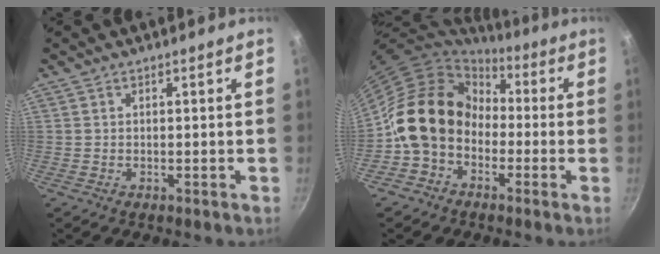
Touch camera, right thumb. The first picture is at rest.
{"total": 14.6, "force": [-1.2, 11.7, 8.6], "torque": [-0.114, 0.043, -0.038]}